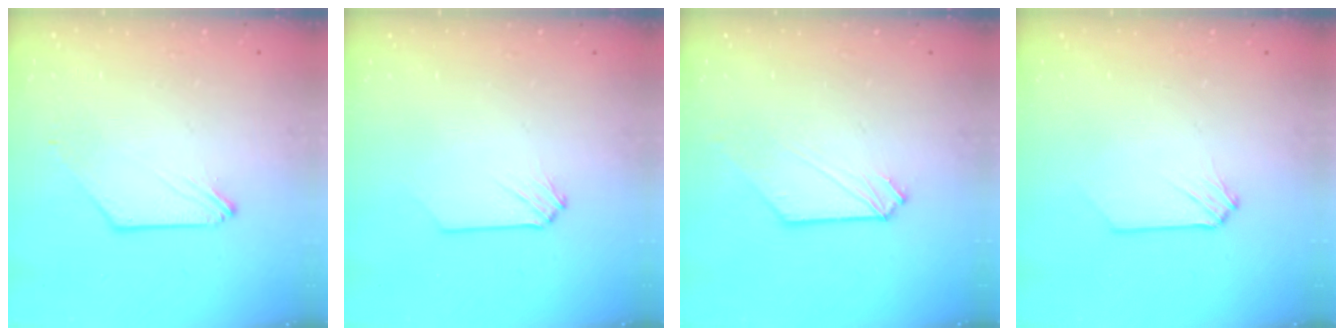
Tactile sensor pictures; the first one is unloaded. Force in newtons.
{"total": 0.0}
{"total": 0.7, "press": 0.7, "slide": 0.1}
{"total": 0.0}